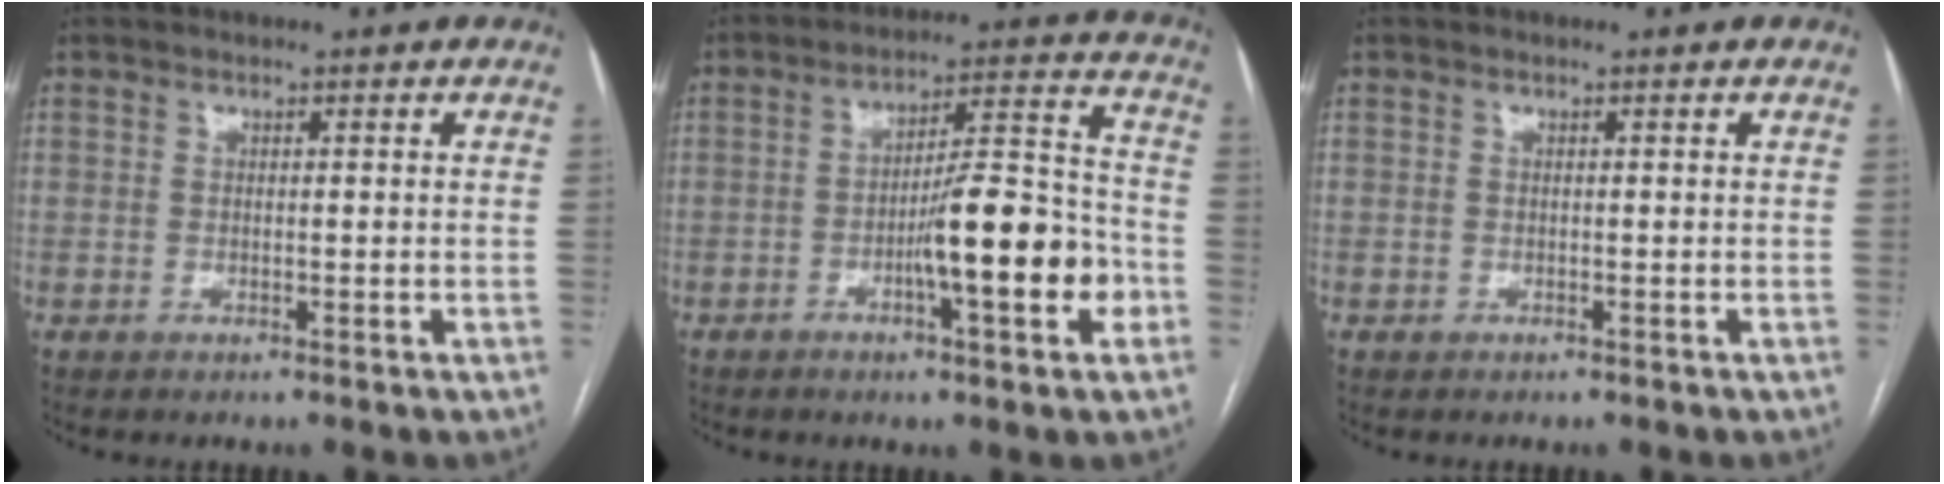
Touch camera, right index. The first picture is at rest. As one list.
[{"total": 13.4, "force": [-4.3, 1.5, 12.6], "torque": [-0.193, 0.011, -0.064]}, {"total": 0.0}]